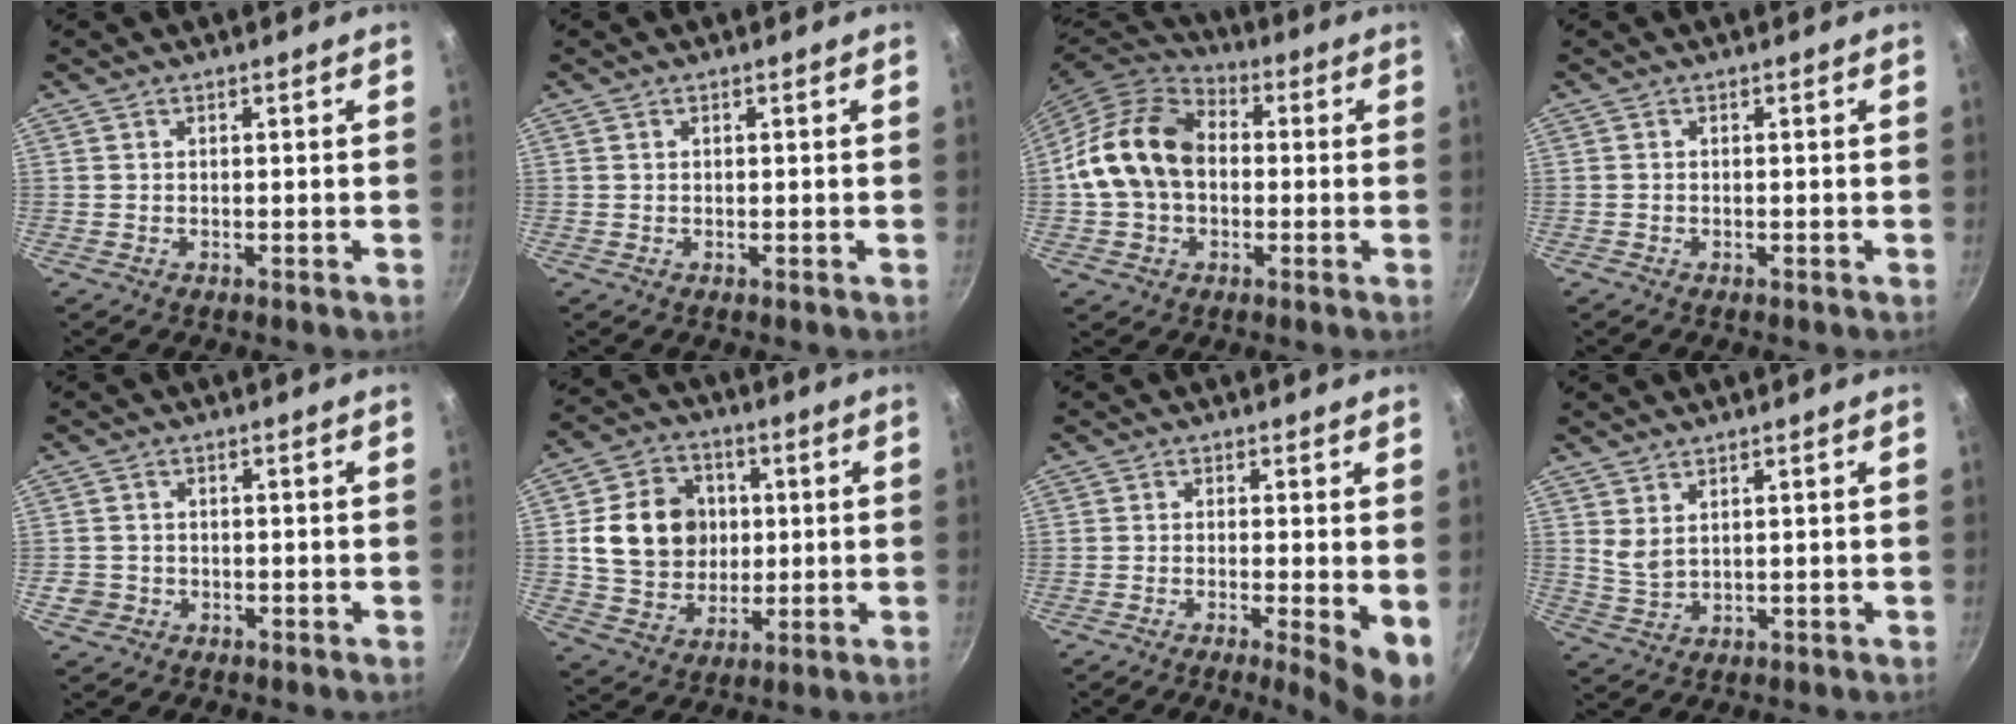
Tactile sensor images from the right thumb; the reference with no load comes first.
{"total": 0.0}
{"total": 15.5, "force": [0.1, 11.5, 10.3], "torque": [-0.167, 0.033, -0.011]}
{"total": 0.0}
{"total": 2.7, "force": [-1.0, 2.4, 0.7], "torque": [-0.007, 0.014, -0.013]}
{"total": 15.2, "force": [1.8, 12.8, 8.0], "torque": [-0.108, 0.008, 0.036]}
{"total": 7.0, "force": [-1.4, 1.2, 6.8], "torque": [-0.093, -0.006, -0.020]}
{"total": 3.0, "force": [1.7, 1.3, 2.1], "torque": [-0.039, -0.018, 0.038]}